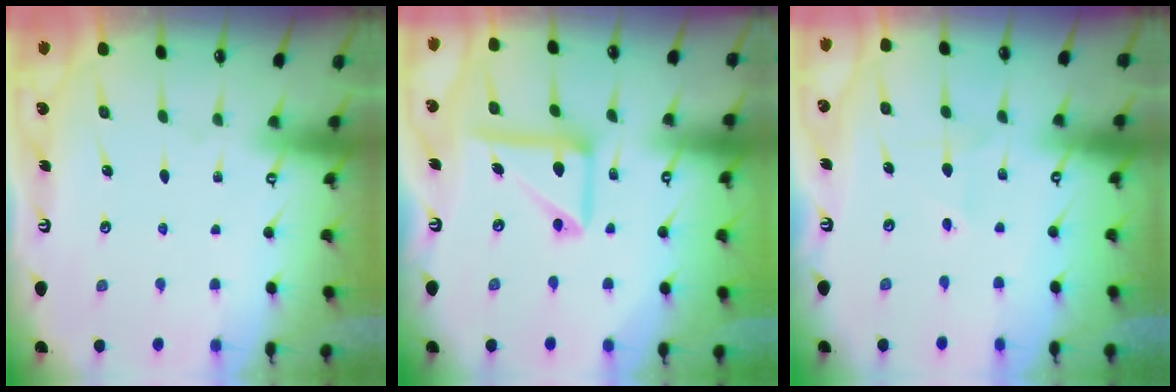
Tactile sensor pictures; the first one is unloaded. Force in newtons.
{"total": 14.4, "press": 14.3, "slide": 1.9}
{"total": 2.4, "press": 2.4, "slide": 0.2}